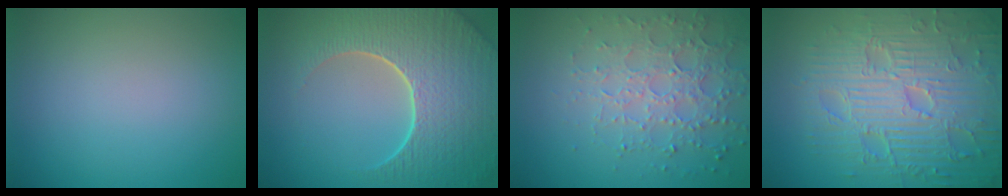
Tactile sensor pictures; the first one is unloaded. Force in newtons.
{"total": 9.4, "press": 6.7, "slide": 6.6}
{"total": 4.3, "press": 4.2, "slide": 1.1}
{"total": 10.4, "press": 7.0, "slide": 7.6}